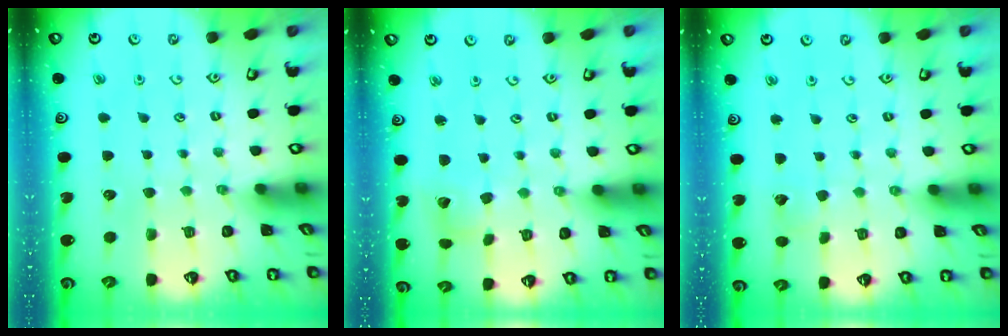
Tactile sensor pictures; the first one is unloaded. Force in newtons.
{"total": 4.8, "press": 4.8, "slide": 0.6}
{"total": 2.8, "press": 2.7, "slide": 0.3}